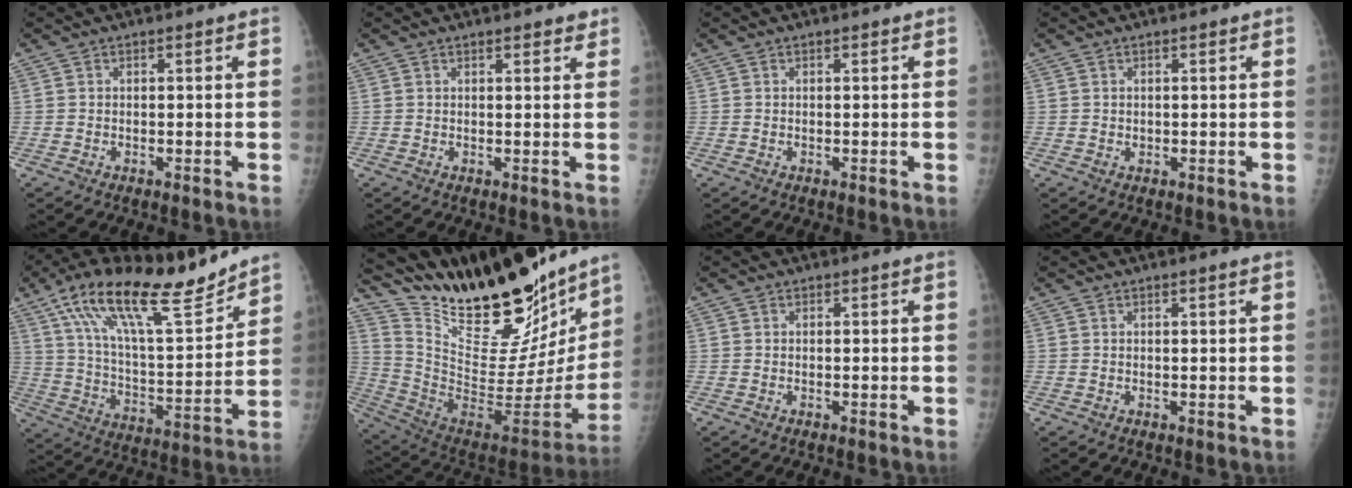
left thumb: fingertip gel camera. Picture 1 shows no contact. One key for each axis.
{"total": 2.9, "fx": 2.3, "fy": 0.9, "fz": 1.5, "tx": -0.005, "ty": -0.006, "tz": 0.028}
{"total": 0.5, "fx": 0.4, "fy": 0.2, "fz": 0.3, "tx": -0.003, "ty": -0.001, "tz": 0.005}
{"total": 1.0, "fx": 0.7, "fy": 0.5, "fz": 0.5, "tx": 0.002, "ty": -0.003, "tz": 0.009}
{"total": 22.4, "fx": 15.9, "fy": 6.0, "fz": 14.5, "tx": -0.219, "ty": -0.059, "tz": 0.278}
{"total": 33.7, "fx": 26.5, "fy": 10.4, "fz": 18.0, "tx": -0.262, "ty": -0.118, "tz": 0.408}
{"total": 0.0}
{"total": 0.7, "fx": 0.4, "fy": -0.2, "fz": 0.5, "tx": -0.012, "ty": -0.002, "tz": 0.010}